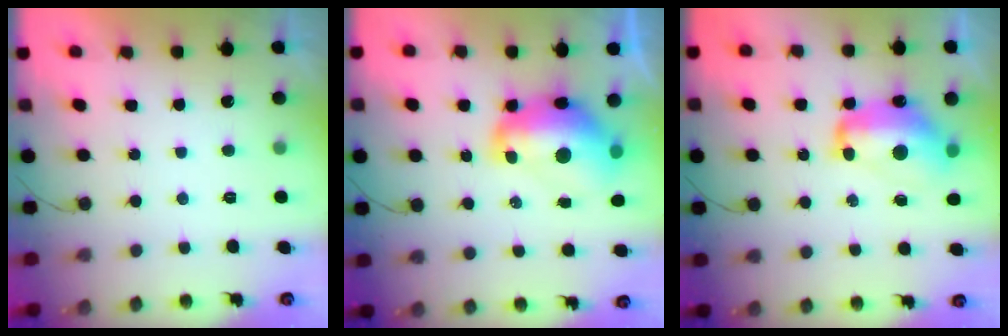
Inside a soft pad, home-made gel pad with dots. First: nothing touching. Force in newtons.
{"total": 15.7, "press": 15.6, "slide": 1.6}
{"total": 13.5, "press": 13.4, "slide": 1.0}